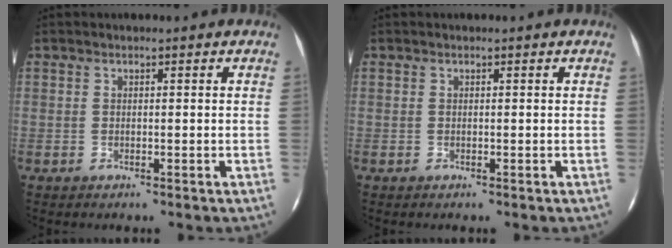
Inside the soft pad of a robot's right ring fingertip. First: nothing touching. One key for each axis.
{"total": 0.0}